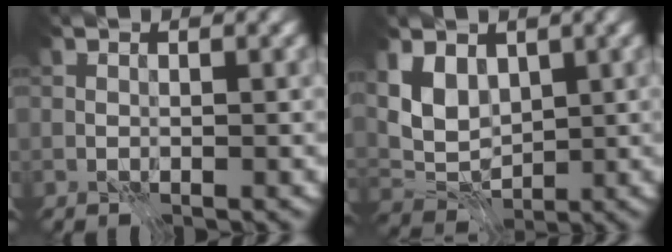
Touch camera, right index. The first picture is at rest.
{"total": 4.3, "force": [1.7, 2.9, 2.7], "torque": [-0.059, -0.011, 0.024]}